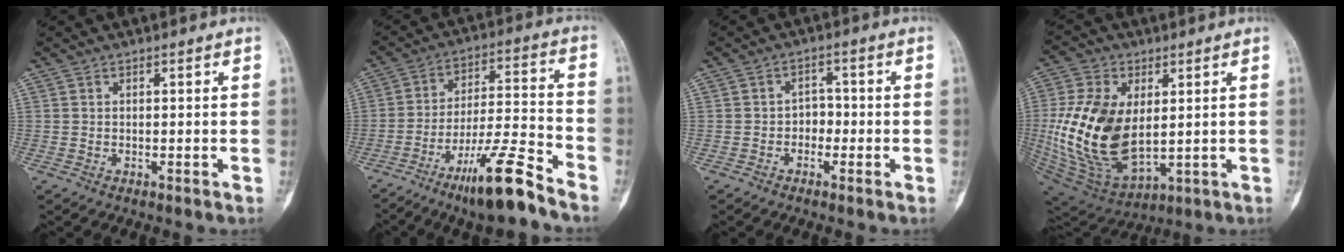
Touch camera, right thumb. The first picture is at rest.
{"total": 14.4, "force": [-10.0, 1.6, 10.1], "torque": [-0.183, 0.065, -0.172]}
{"total": 3.1, "force": [-1.1, 2.4, 1.5], "torque": [-0.002, 0.016, -0.025]}
{"total": 20.7, "force": [1.4, 12.2, 16.7], "torque": [-0.331, -0.020, 0.044]}